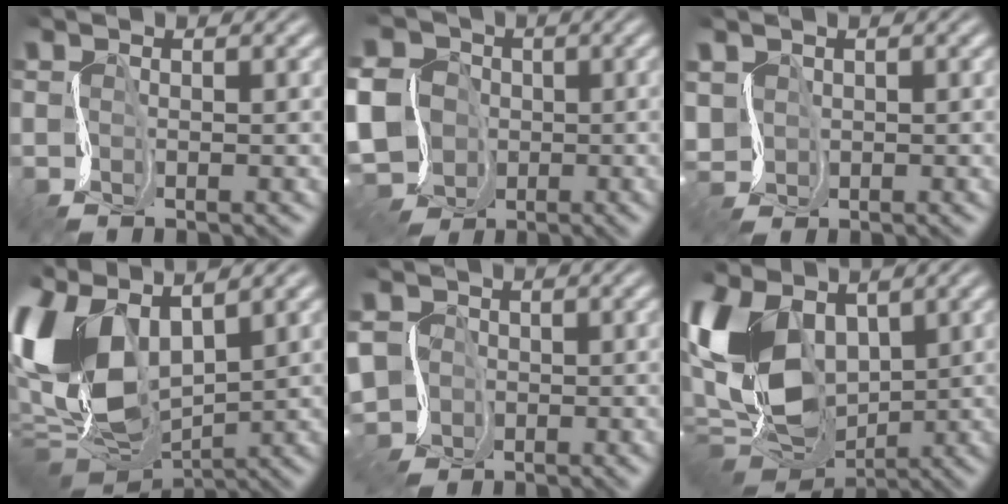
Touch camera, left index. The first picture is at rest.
{"total": 11.2, "force": [-3.0, 10.3, 3.3], "torque": [-0.086, -0.019, -0.085]}
{"total": 2.1, "force": [0.8, 1.9, 0.4], "torque": [-0.019, -0.001, 0.022]}
{"total": 13.1, "force": [2.8, 7.8, 10.2], "torque": [-0.256, -0.006, 0.054]}
{"total": 8.0, "force": [-2.4, 7.4, 1.8], "torque": [-0.058, -0.008, -0.076]}
{"total": 11.4, "force": [1.4, 7.8, 8.2], "torque": [-0.207, -0.010, 0.016]}